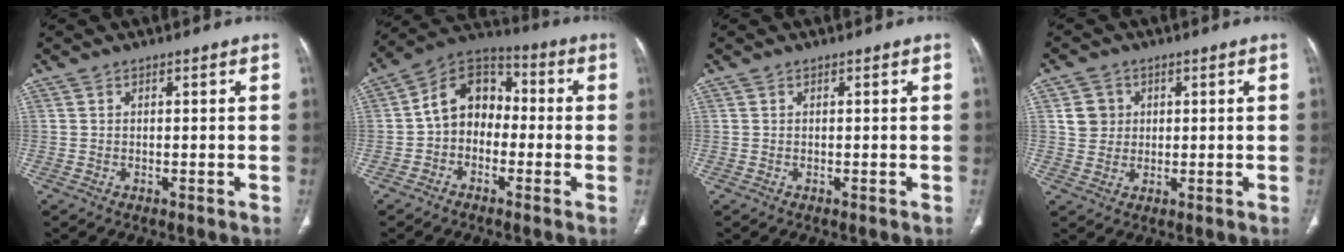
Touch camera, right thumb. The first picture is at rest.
{"total": 10.9, "force": [-1.1, 8.5, 6.8], "torque": [-0.083, 0.042, -0.037]}
{"total": 0.0}
{"total": 4.6, "force": [1.1, 4.3, 1.2], "torque": [-0.001, 0.000, 0.020]}